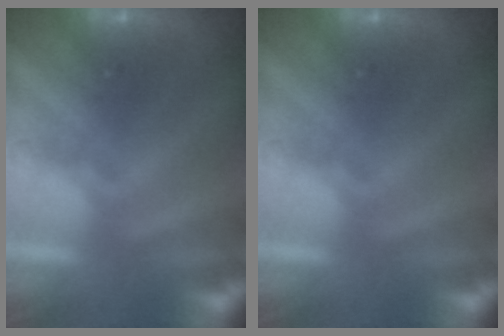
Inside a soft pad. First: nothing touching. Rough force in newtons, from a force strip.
{"total": 0.0}